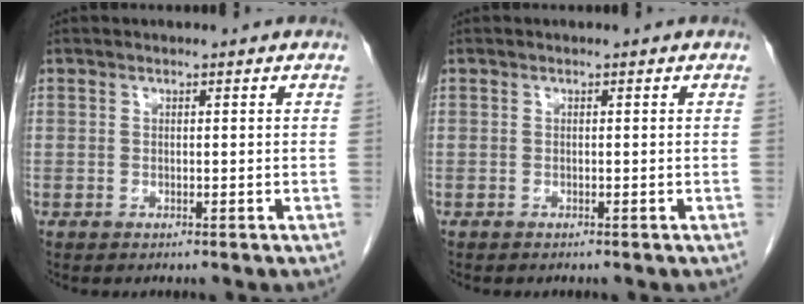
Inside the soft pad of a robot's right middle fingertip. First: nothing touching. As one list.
[{"total": 0.0}]